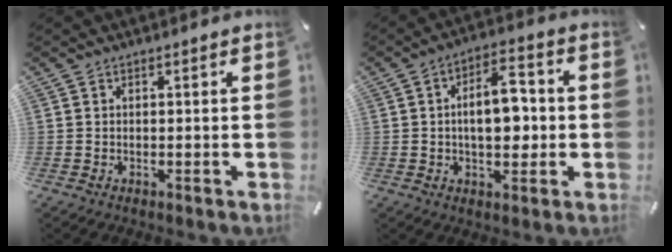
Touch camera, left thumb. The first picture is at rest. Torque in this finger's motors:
{"motor_torque": [1.61, 1.70, 0.98, -0.30, 0.35]}